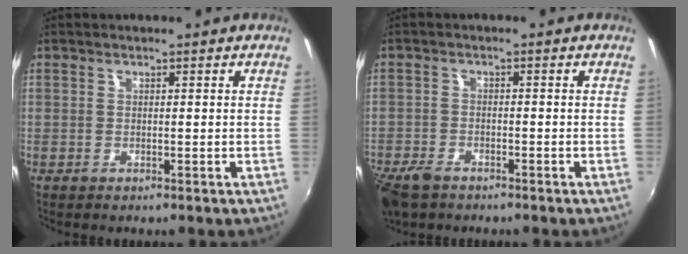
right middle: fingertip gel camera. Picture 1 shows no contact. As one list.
[{"total": 7.6, "force": [-5.6, 3.7, 3.5], "torque": [-0.104, -0.024, -0.107]}]